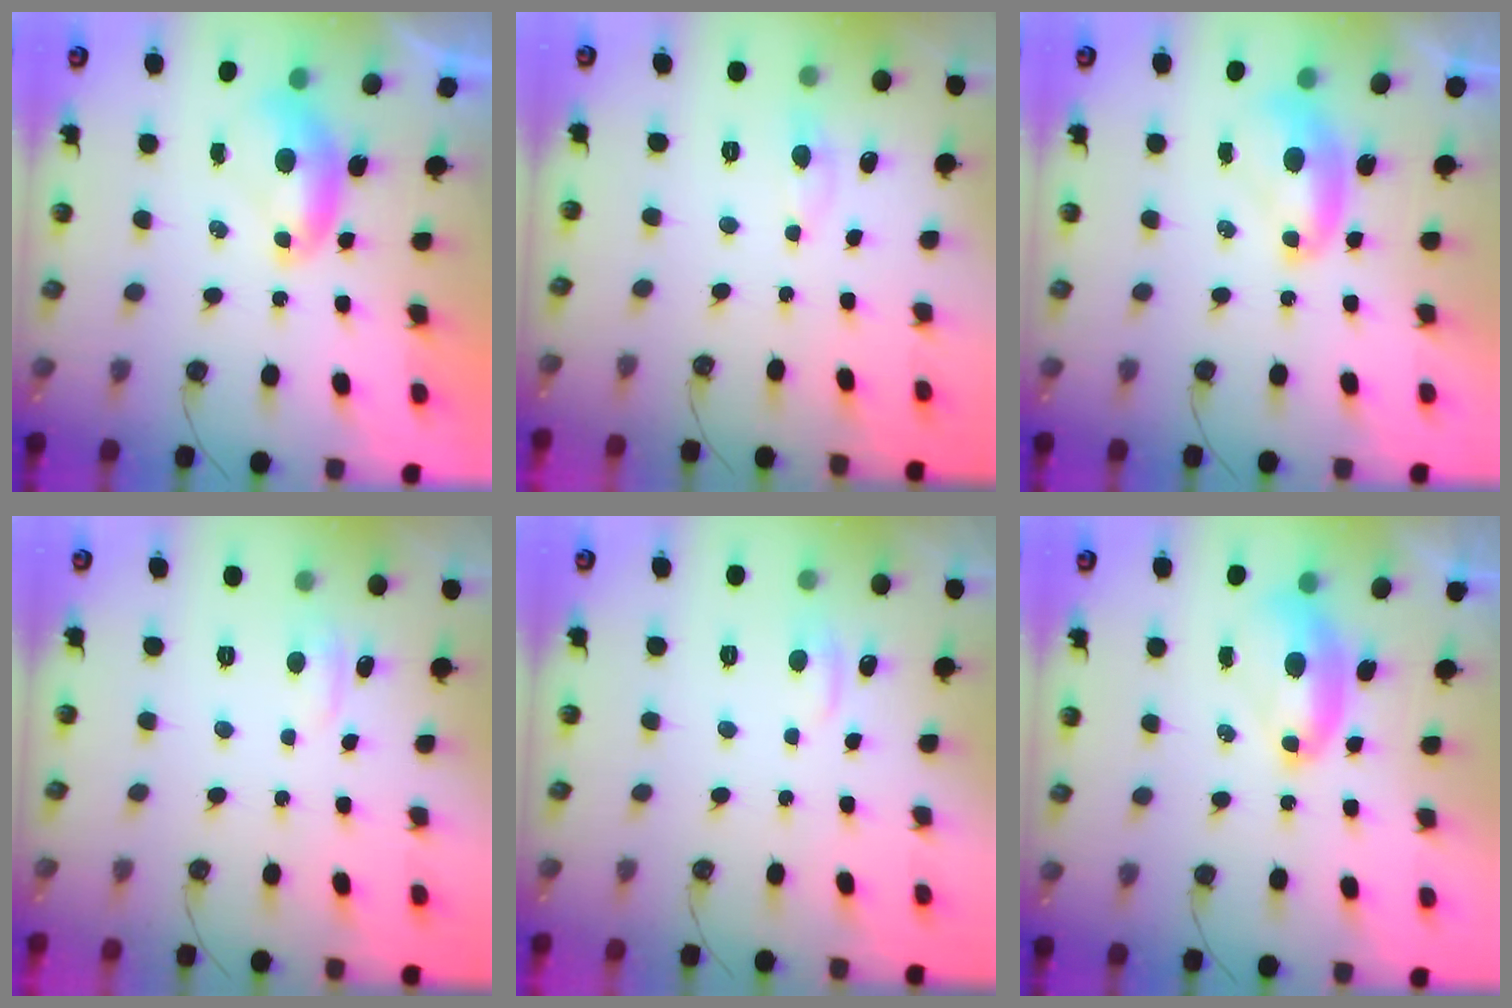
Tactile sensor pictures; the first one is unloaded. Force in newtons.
{"total": 1.7, "press": 1.7, "slide": 0.2}
{"total": 1.2, "press": 1.2, "slide": 0.0}
{"total": 2.1, "press": 2.0, "slide": 0.6}
{"total": 0.8, "press": 0.1, "slide": 0.8}
{"total": 2.6, "press": 2.6, "slide": 0.5}